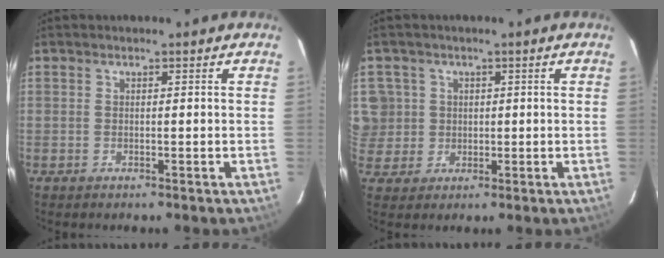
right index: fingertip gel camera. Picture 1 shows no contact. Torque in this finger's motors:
{"motor_torque": [0.48, 0.16, 0.24, 0.02]}